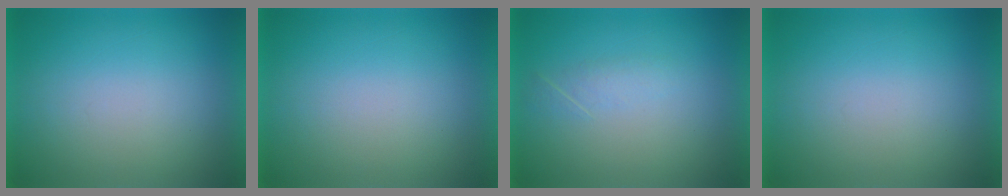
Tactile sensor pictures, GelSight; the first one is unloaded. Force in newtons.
{"total": 3.0}
{"total": 1.7}
{"total": 0.0}